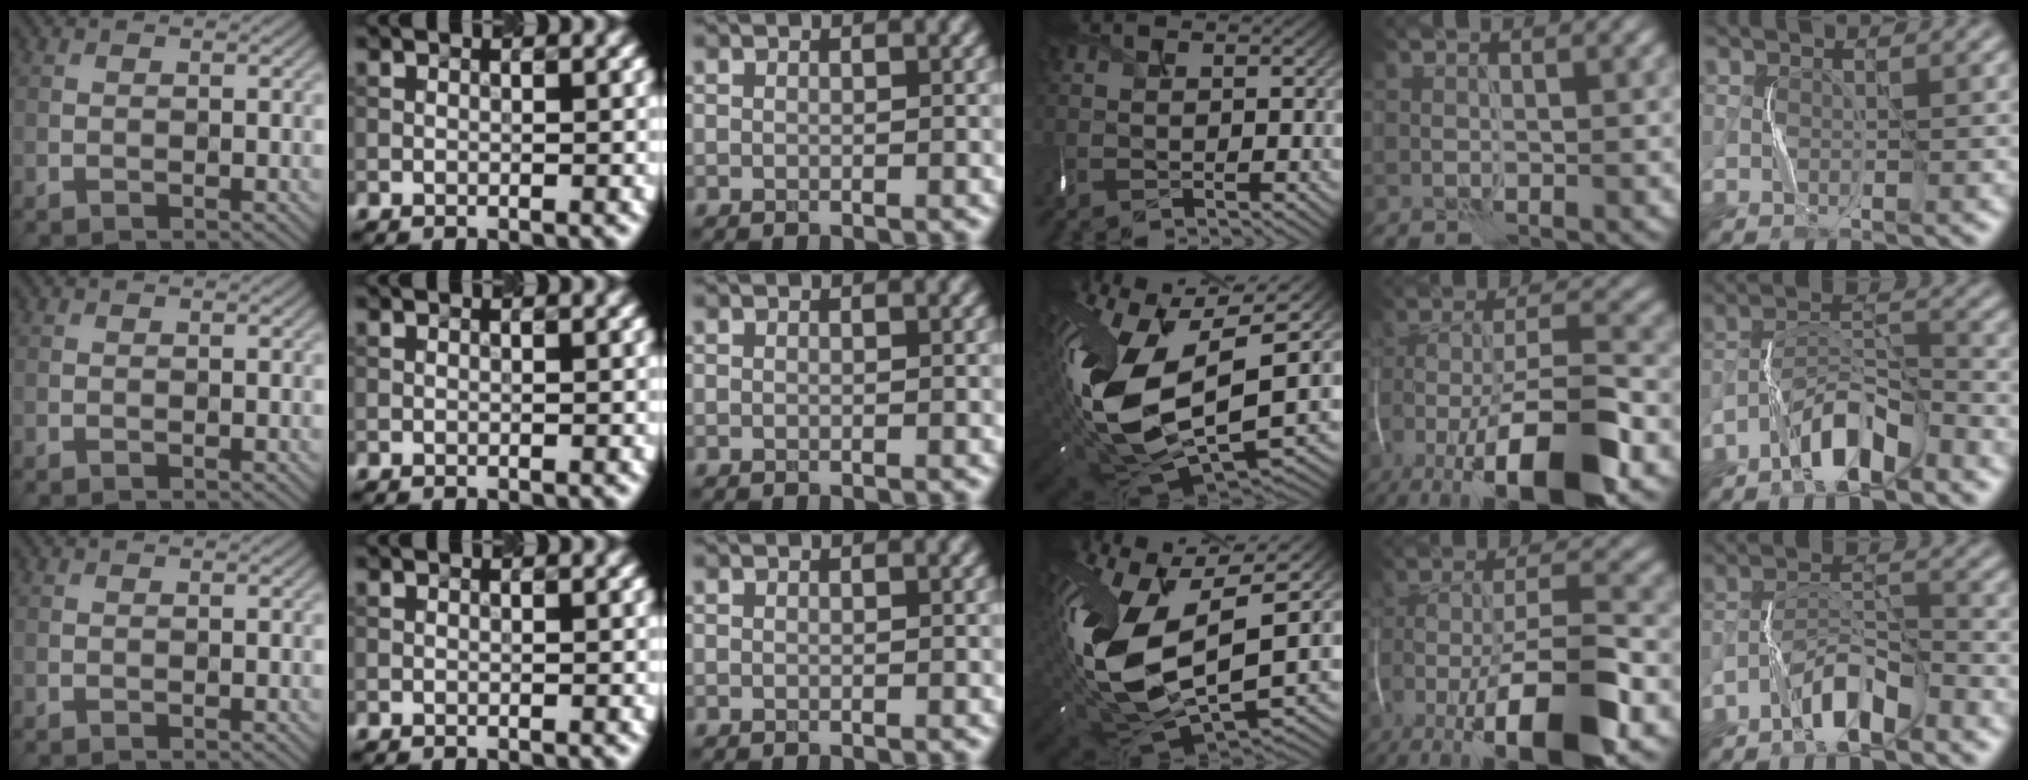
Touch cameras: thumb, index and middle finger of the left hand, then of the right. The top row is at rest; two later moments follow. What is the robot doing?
{"motion": "shake", "object": "box of matches"}